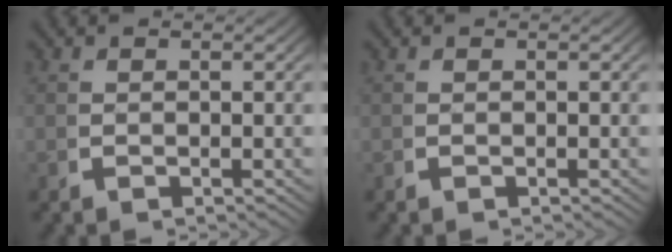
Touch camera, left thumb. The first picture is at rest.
{"total": 0.0}